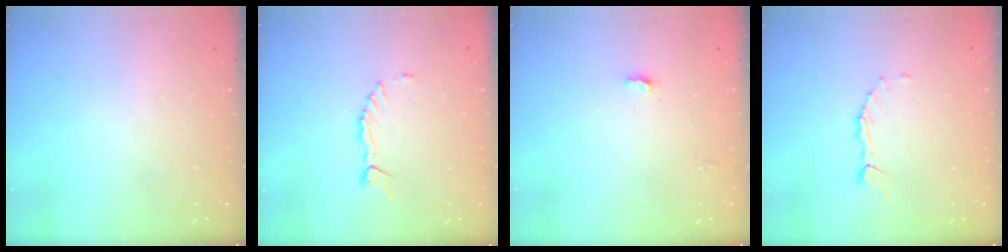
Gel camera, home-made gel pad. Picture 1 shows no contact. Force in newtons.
{"total": 3.3, "press": 3.3, "slide": 0.2}
{"total": 2.9, "press": 2.9, "slide": 0.1}
{"total": 1.6, "press": 1.5, "slide": 0.3}